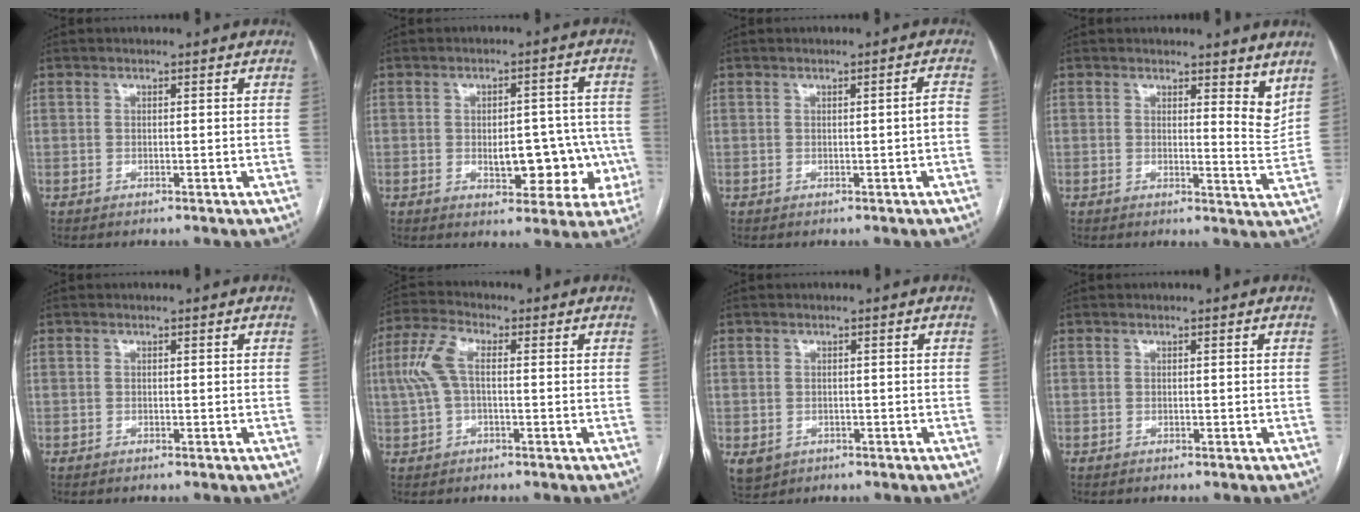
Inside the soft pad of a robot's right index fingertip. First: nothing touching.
{"total": 10.0, "force": [-2.1, 5.4, 8.2], "torque": [-0.086, 0.027, -0.013]}
{"total": 1.4, "force": [-0.3, -0.1, 1.4], "torque": [-0.017, 0.001, -0.003]}
{"total": 5.0, "force": [3.8, 1.4, 2.9], "torque": [-0.027, -0.027, 0.037]}
{"total": 0.0}
{"total": 6.3, "force": [0.6, 2.7, 5.7], "torque": [-0.146, 0.026, 0.009]}
{"total": 4.1, "force": [-1.5, 3.6, 1.3], "torque": [-0.025, -0.004, -0.013]}
{"total": 0.0}